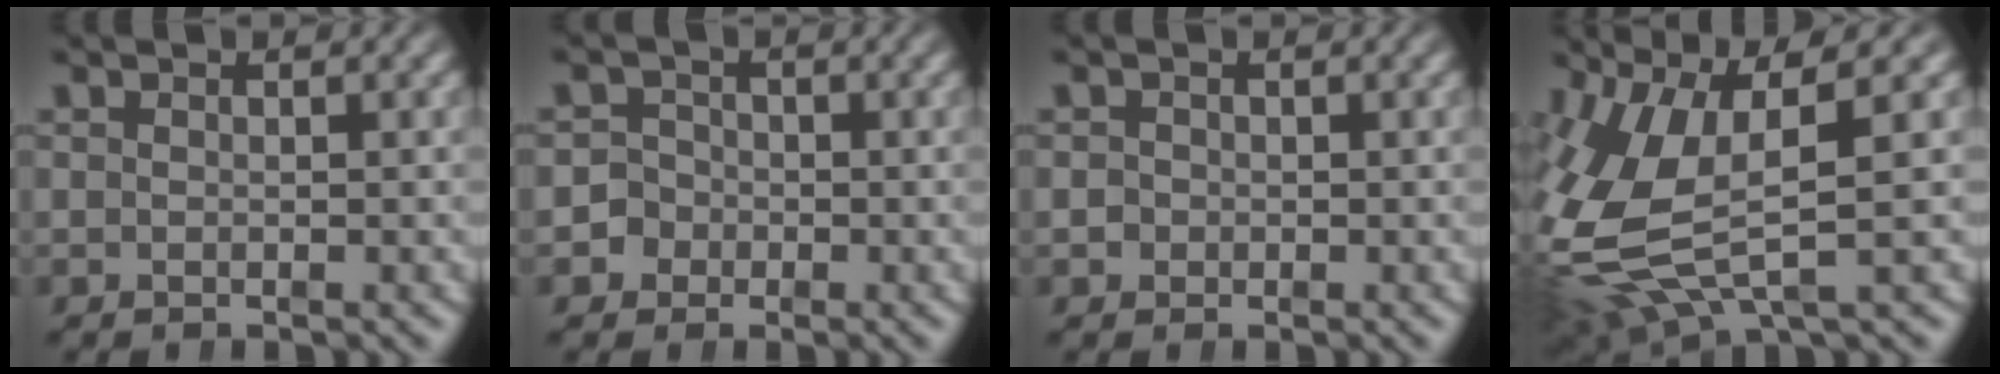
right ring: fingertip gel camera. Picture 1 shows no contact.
{"total": 4.9, "force": [-1.3, 4.6, 0.8], "torque": [-0.028, -0.012, -0.030]}
{"total": 1.6, "force": [-0.4, 1.6, 0.1], "torque": [-0.008, -0.004, -0.010]}
{"total": 9.5, "force": [-0.3, 6.1, 7.3], "torque": [-0.180, -0.023, 0.008]}